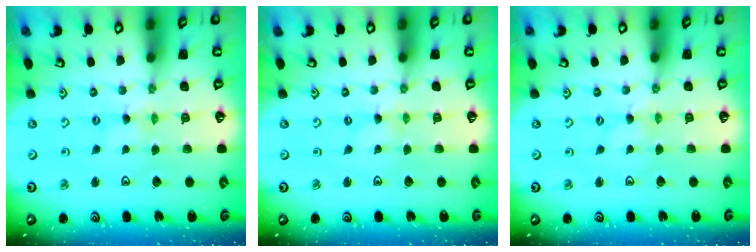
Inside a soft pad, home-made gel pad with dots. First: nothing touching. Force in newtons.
{"total": 0.0}
{"total": 0.0}